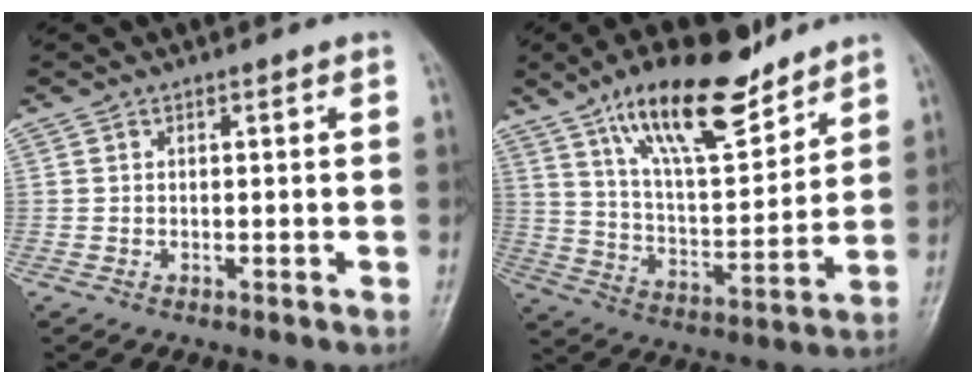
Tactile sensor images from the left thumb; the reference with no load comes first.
{"total": 19.1, "force": [13.1, 6.5, 12.3], "torque": [-0.172, -0.066, 0.231]}